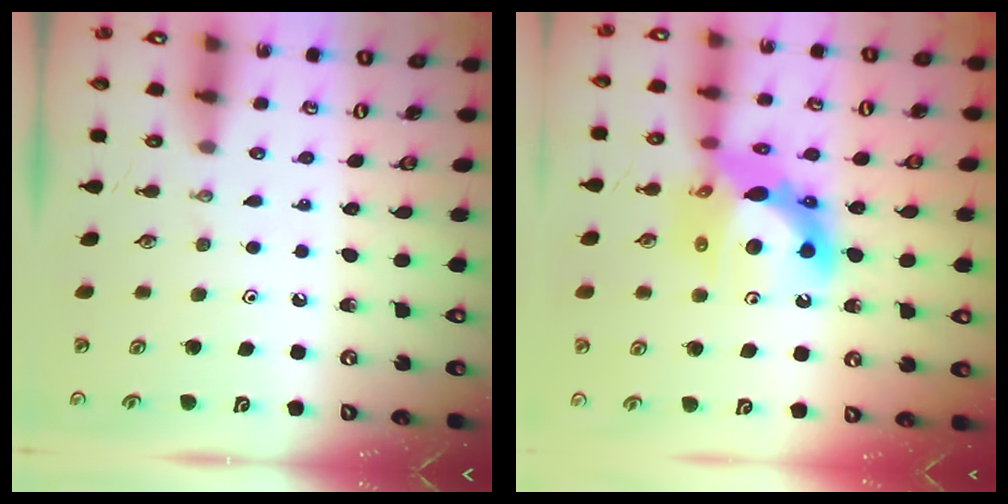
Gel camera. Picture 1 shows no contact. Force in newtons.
{"total": 16.2, "press": 16.1, "slide": 1.6}